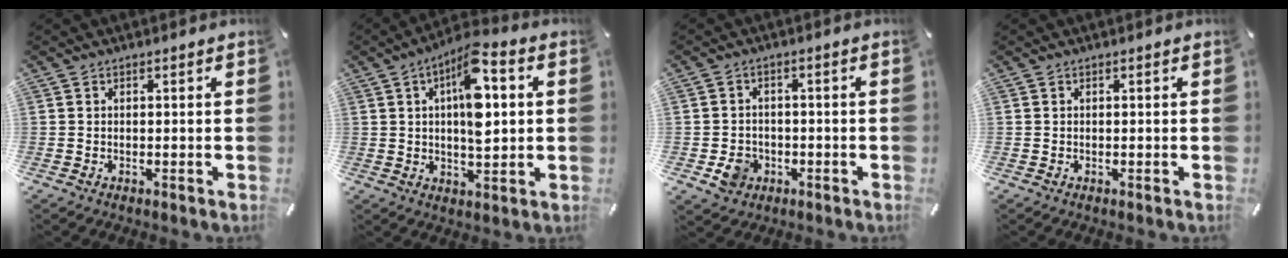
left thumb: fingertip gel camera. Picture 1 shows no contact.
{"total": 11.5, "force": [3.0, 4.8, 10.0], "torque": [-0.162, -0.007, 0.047]}
{"total": 5.5, "force": [-2.0, 4.8, 1.9], "torque": [-0.041, 0.003, -0.037]}
{"total": 0.0}